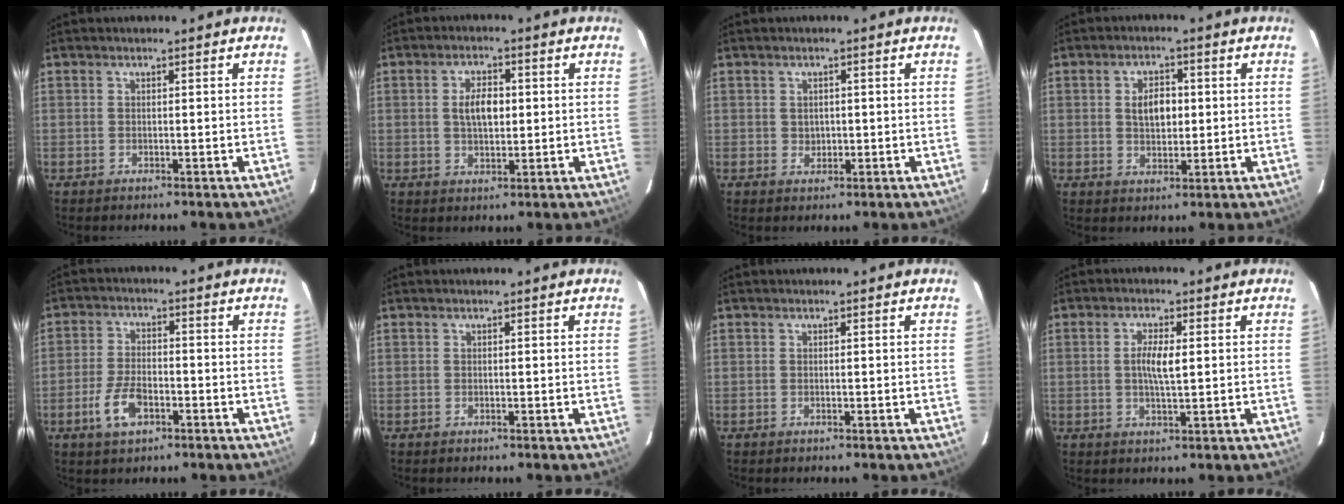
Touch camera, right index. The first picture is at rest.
{"total": 5.4, "force": [0.6, 2.8, 4.5], "torque": [-0.082, 0.006, 0.013]}
{"total": 1.8, "force": [0.2, 1.7, 0.6], "torque": [-0.005, 0.002, 0.006]}
{"total": 5.2, "force": [0.6, 3.2, 4.1], "torque": [-0.070, 0.007, 0.015]}
{"total": 7.3, "force": [-3.4, 3.8, 5.3], "torque": [-0.121, -0.001, -0.059]}
{"total": 0.0}
{"total": 0.0}
{"total": 4.2, "force": [0.4, 1.1, 4.1], "torque": [-0.075, 0.000, 0.007]}